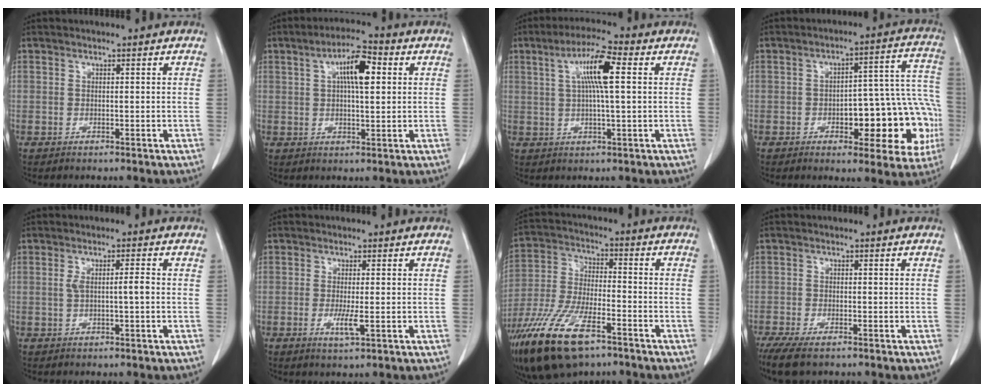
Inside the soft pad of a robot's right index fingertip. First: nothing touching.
{"total": 7.5, "force": [2.1, 1.9, 6.9], "torque": [-0.120, 0.016, 0.034]}
{"total": 8.0, "force": [2.0, 0.6, 7.7], "torque": [-0.144, 0.012, 0.033]}
{"total": 17.3, "force": [-4.4, 6.6, 15.4], "torque": [-0.139, 0.050, -0.040]}
{"total": 2.9, "force": [-0.1, 0.2, 2.9], "torque": [-0.055, 0.006, 0.000]}
{"total": 2.9, "force": [-0.8, 0.3, 2.8], "torque": [-0.054, -0.006, -0.011]}
{"total": 15.9, "force": [-10.1, 5.0, 11.2], "torque": [-0.244, -0.025, -0.186]}
{"total": 7.5, "force": [-5.7, 2.3, 4.4], "torque": [-0.076, -0.016, -0.092]}